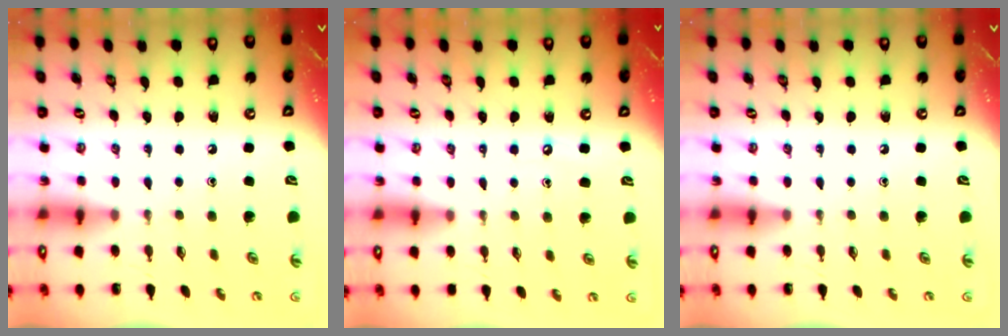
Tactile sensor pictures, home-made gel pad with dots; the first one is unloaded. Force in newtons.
{"total": 2.6, "press": 2.6, "slide": 0.4}
{"total": 0.0}